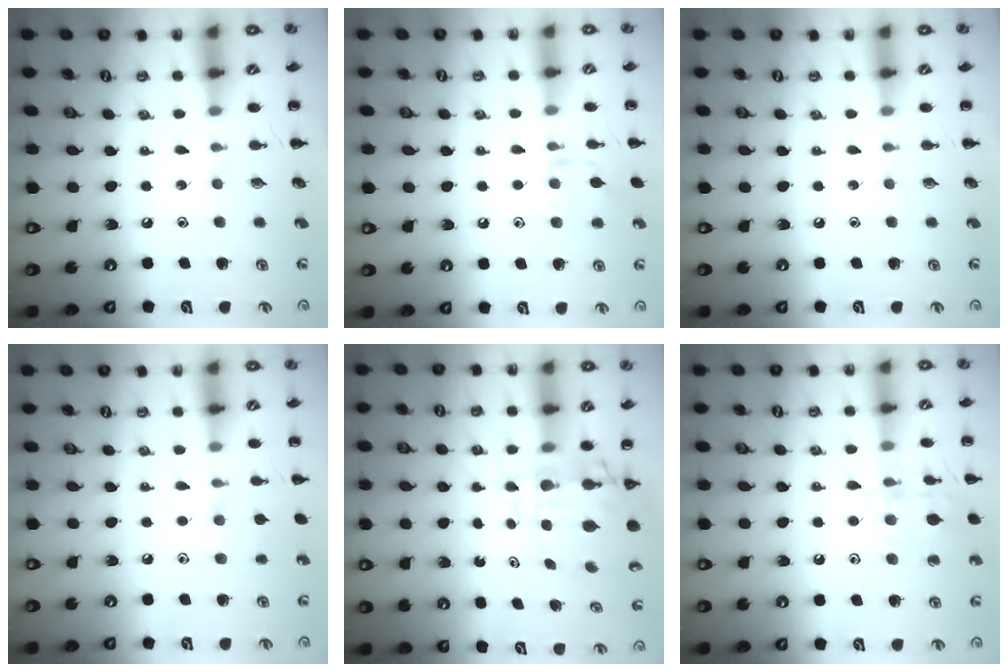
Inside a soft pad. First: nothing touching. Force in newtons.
{"total": 8.3, "press": 8.3, "slide": 0.8}
{"total": 0.0}
{"total": 5.5, "press": 5.1, "slide": 2.0}
{"total": 8.0, "press": 7.4, "slide": 3.0}
{"total": 13.7, "press": 13.7, "slide": 1.3}